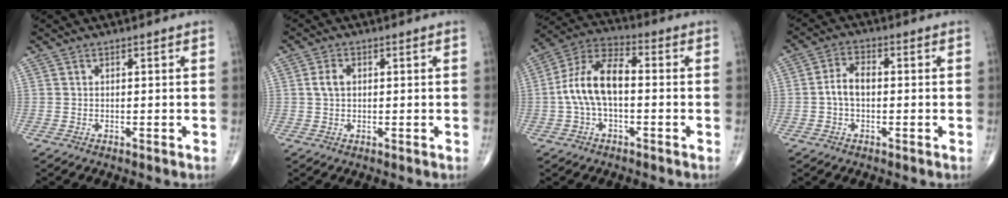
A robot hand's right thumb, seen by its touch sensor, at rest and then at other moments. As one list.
[{"total": 2.9, "force": [0.4, 1.9, 2.1], "torque": [-0.044, 0.006, 0.007]}, {"total": 11.8, "force": [-0.8, 6.1, 10.1], "torque": [-0.200, 0.040, -0.021]}, {"total": 4.7, "force": [-0.5, 2.8, 3.7], "torque": [-0.067, 0.019, -0.016]}]